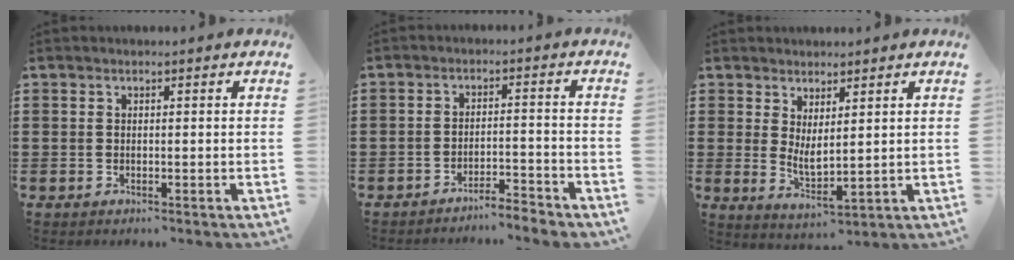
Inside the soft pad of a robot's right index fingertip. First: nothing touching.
{"total": 3.5, "force": [-3.5, -0.2, 0.5], "torque": [-0.014, -0.001, -0.075]}
{"total": 2.9, "force": [1.5, 0.8, 2.3], "torque": [-0.050, -0.008, 0.029]}